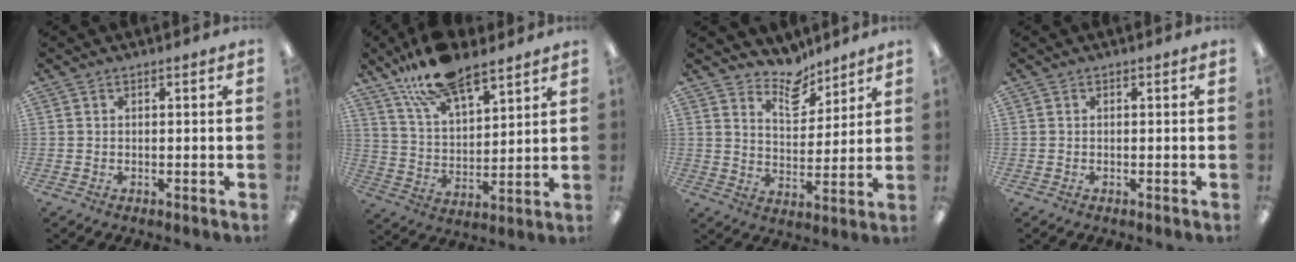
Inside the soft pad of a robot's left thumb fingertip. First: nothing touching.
{"total": 14.8, "force": [11.4, 5.7, 7.7], "torque": [-0.147, -0.054, 0.205]}
{"total": 9.0, "force": [7.8, 3.9, 2.3], "torque": [-0.027, -0.055, 0.141]}
{"total": 0.0}